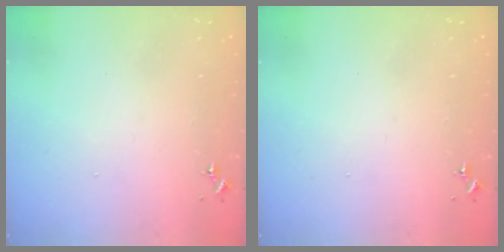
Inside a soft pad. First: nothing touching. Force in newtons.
{"total": 0.0}